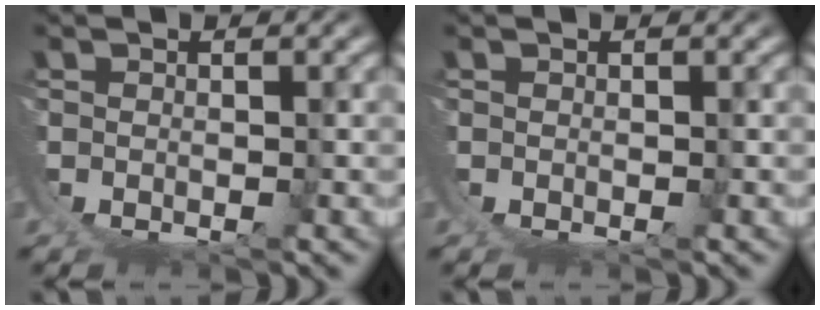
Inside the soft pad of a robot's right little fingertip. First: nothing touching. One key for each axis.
{"total": 0.0}